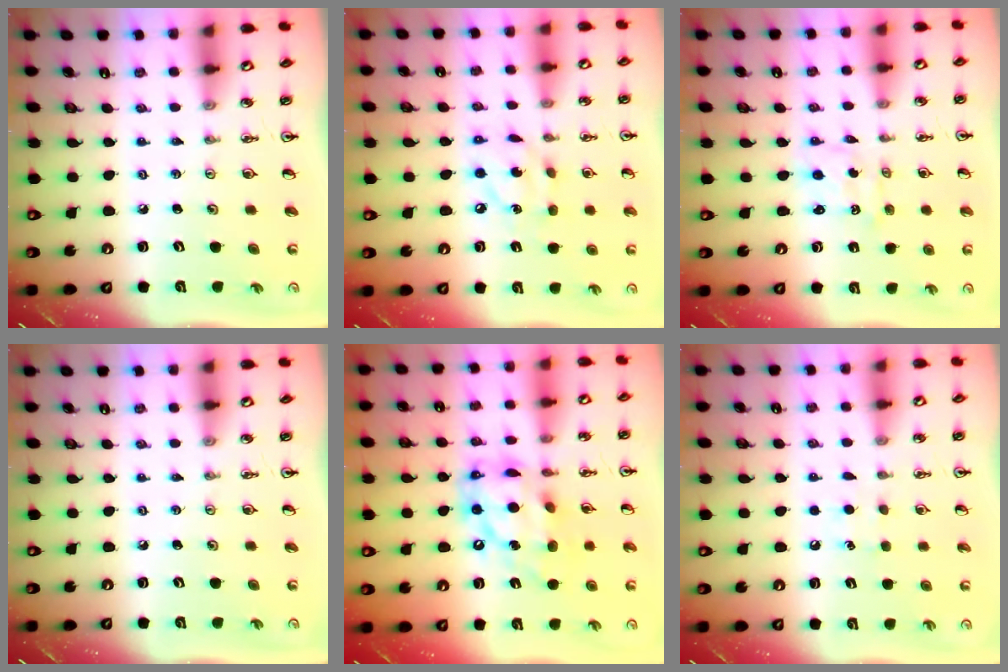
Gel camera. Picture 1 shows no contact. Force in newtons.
{"total": 9.3, "press": 9.3, "slide": 0.5}
{"total": 0.7, "press": 0.7, "slide": 0.1}
{"total": 0.0}
{"total": 15.5, "press": 15.5, "slide": 1.3}
{"total": 6.5, "press": 6.4, "slide": 0.9}